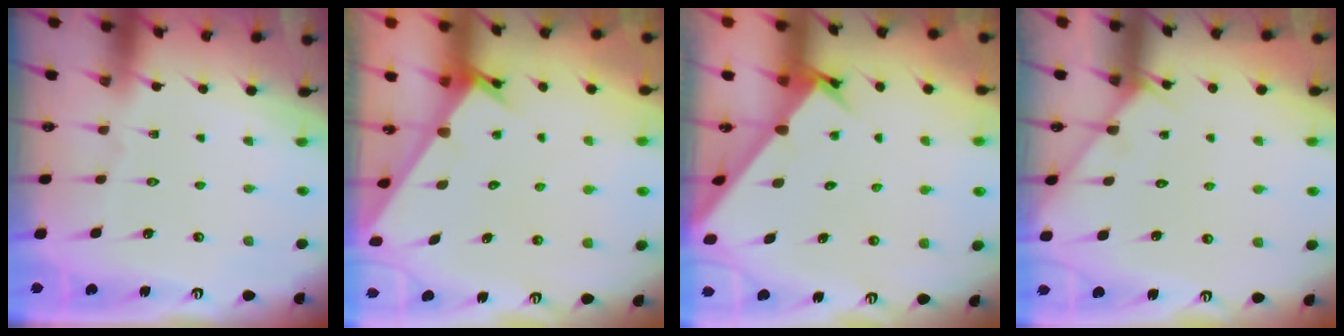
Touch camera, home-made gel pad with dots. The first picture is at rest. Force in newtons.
{"total": 2.6, "press": 2.6, "slide": 0.1}
{"total": 3.4, "press": 3.4, "slide": 0.3}
{"total": 3.8, "press": 3.8, "slide": 0.4}